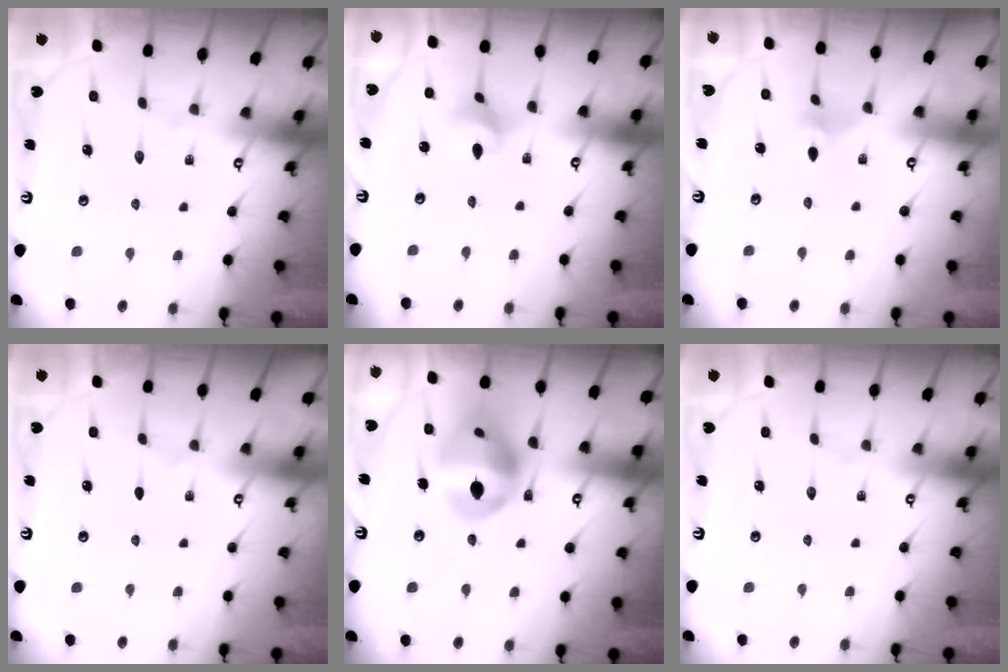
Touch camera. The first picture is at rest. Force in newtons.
{"total": 2.9, "press": 2.9, "slide": 0.5}
{"total": 2.2, "press": 2.2, "slide": 0.6}
{"total": 0.0}
{"total": 14.2, "press": 13.1, "slide": 5.6}
{"total": 0.0}